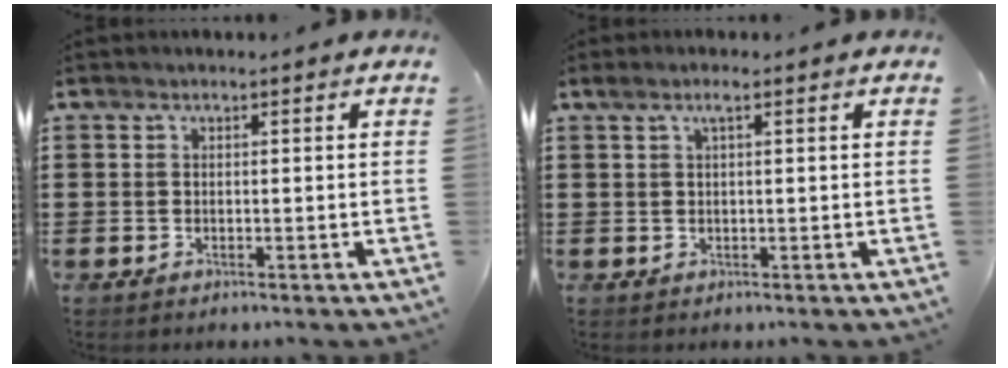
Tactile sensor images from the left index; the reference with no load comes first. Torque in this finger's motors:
{"motor_torque": [0.56, -0.25, 0.25, 0.06]}